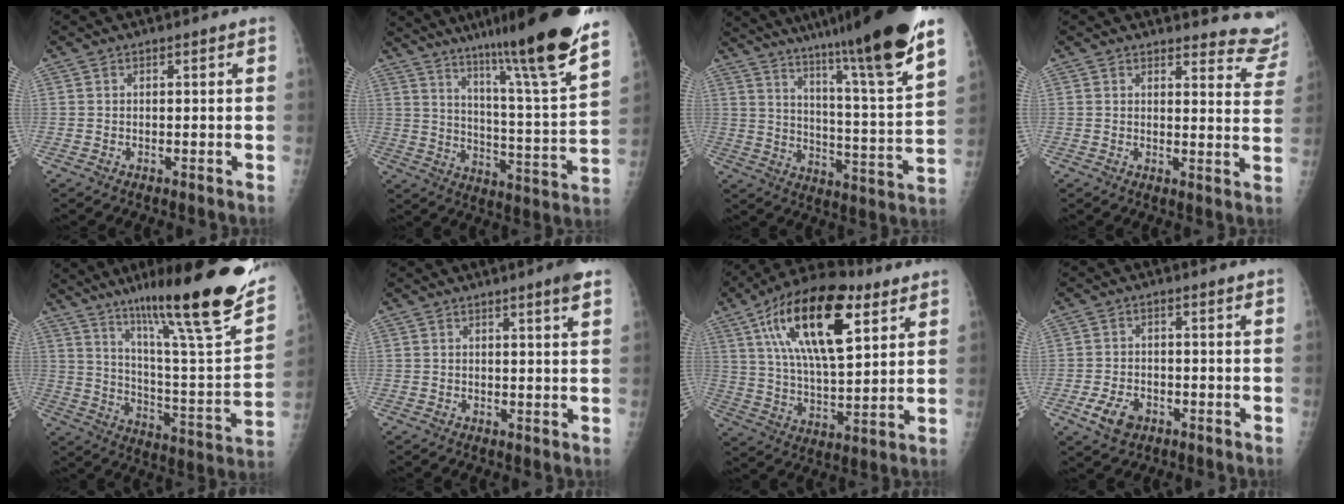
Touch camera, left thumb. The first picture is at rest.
{"total": 23.9, "force": [17.5, 0.7, 16.3], "torque": [-0.233, -0.090, 0.264]}
{"total": 25.9, "force": [19.3, 0.9, 17.2], "torque": [-0.257, -0.095, 0.289]}
{"total": 10.3, "force": [10.2, 1.8, 0.2], "torque": [0.039, -0.107, 0.080]}
{"total": 28.1, "force": [18.0, 3.7, 21.2], "torque": [-0.304, -0.063, 0.282]}
{"total": 3.1, "force": [2.1, -0.1, 2.4], "torque": [-0.031, -0.008, 0.026]}
{"total": 22.1, "force": [9.7, 9.2, 17.5], "torque": [-0.287, -0.021, 0.165]}
{"total": 5.2, "force": [-2.4, 3.4, 3.0], "torque": [-0.054, 0.007, -0.039]}